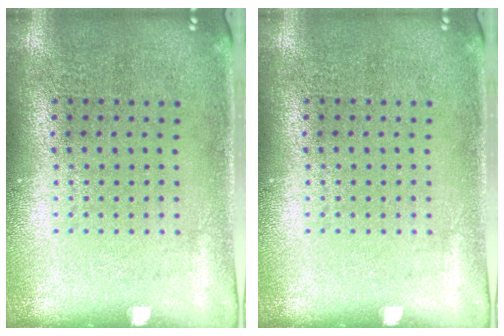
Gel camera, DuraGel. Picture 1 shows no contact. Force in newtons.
{"total": 0.0}